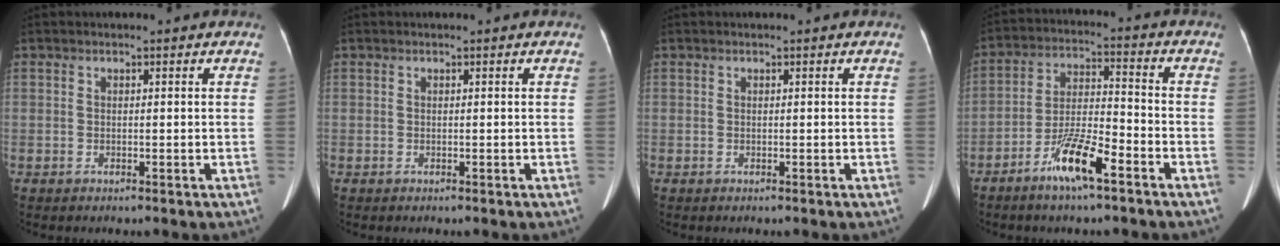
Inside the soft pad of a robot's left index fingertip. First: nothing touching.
{"total": 0.0}
{"total": 0.0}
{"total": 9.0, "force": [-5.6, 1.3, 7.0], "torque": [-0.141, -0.004, -0.106]}